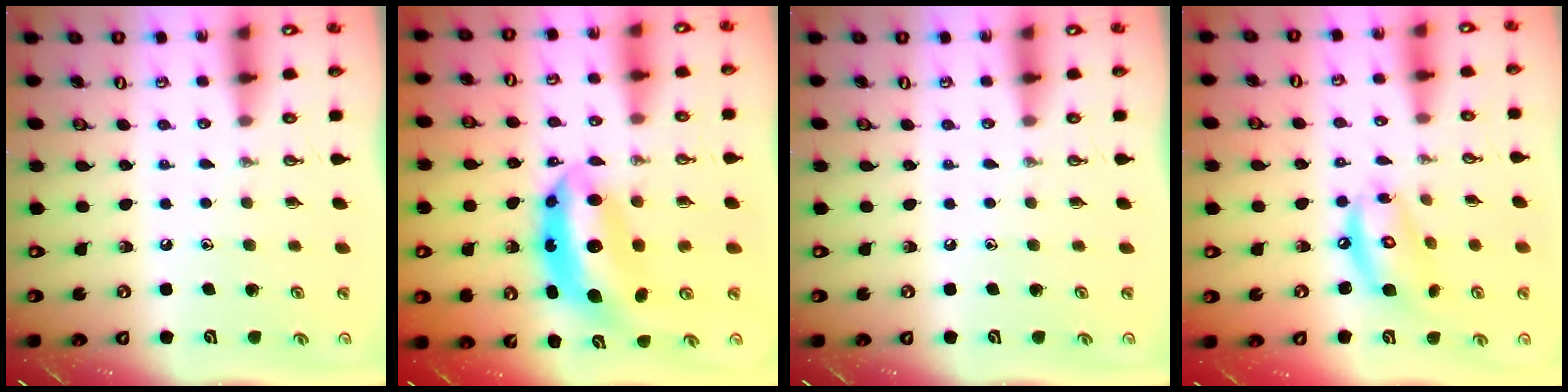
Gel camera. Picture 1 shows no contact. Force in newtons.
{"total": 8.7, "press": 8.7, "slide": 0.7}
{"total": 0.0}
{"total": 11.4, "press": 11.3, "slide": 1.1}